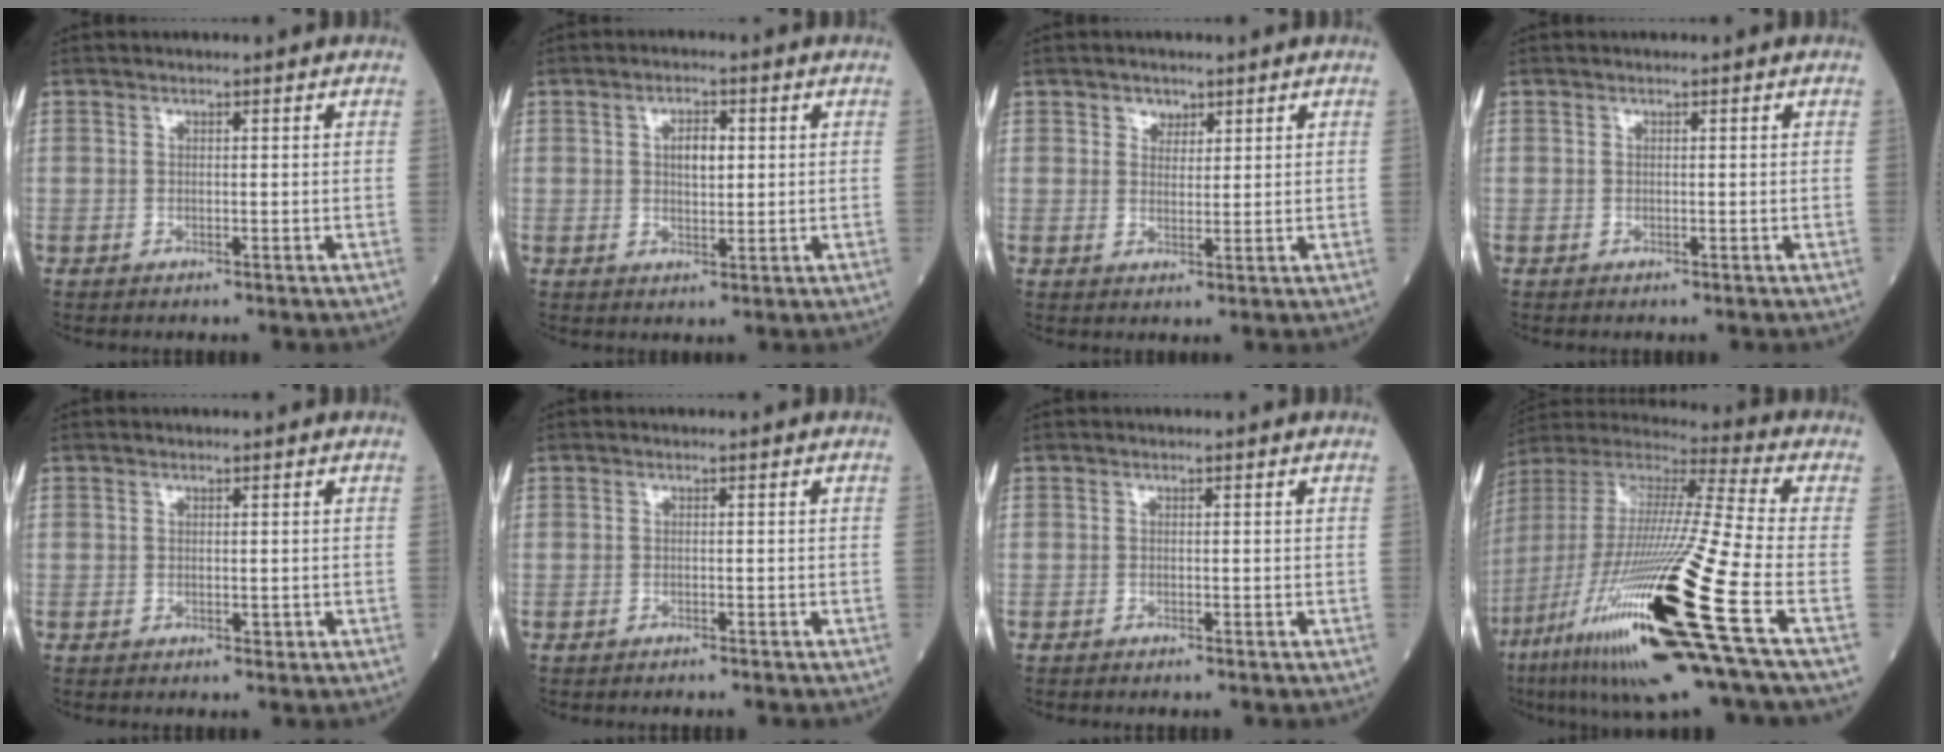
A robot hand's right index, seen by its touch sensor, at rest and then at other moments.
{"total": 3.6, "force": [0.8, 1.5, 3.1], "torque": [-0.051, 0.001, 0.012]}
{"total": 2.1, "force": [1.4, 1.5, 0.6], "torque": [-0.007, -0.001, 0.022]}
{"total": 0.0}
{"total": 0.6, "force": [0.0, 0.5, 0.3], "torque": [0.001, 0.001, 0.000]}
{"total": 1.7, "force": [-1.6, 0.1, 0.6], "torque": [-0.011, 0.000, -0.020]}
{"total": 0.7, "force": [-0.7, 0.0, 0.2], "torque": [-0.002, 0.000, -0.012]}
{"total": 30.6, "force": [-12.0, 1.3, 28.1], "torque": [-0.537, -0.070, -0.223]}